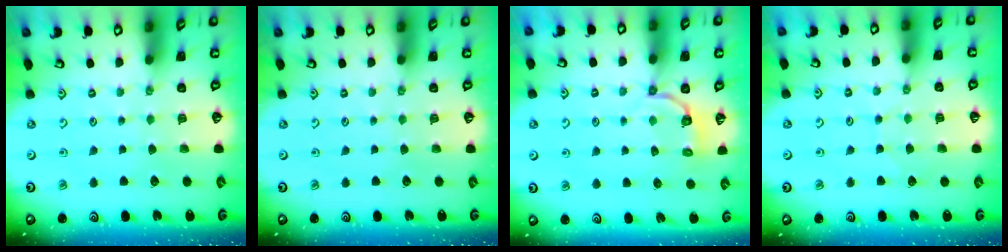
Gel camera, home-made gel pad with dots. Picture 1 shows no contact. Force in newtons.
{"total": 0.0}
{"total": 4.2, "press": 2.9, "slide": 3.0}
{"total": 3.9, "press": 3.9, "slide": 0.5}